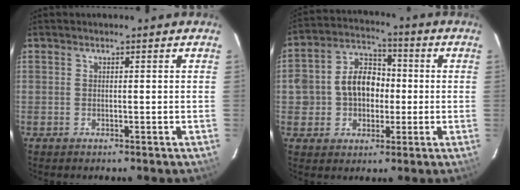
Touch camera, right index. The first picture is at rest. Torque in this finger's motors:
{"motor_torque": [0.43, -0.07, 0.25, 0.10]}